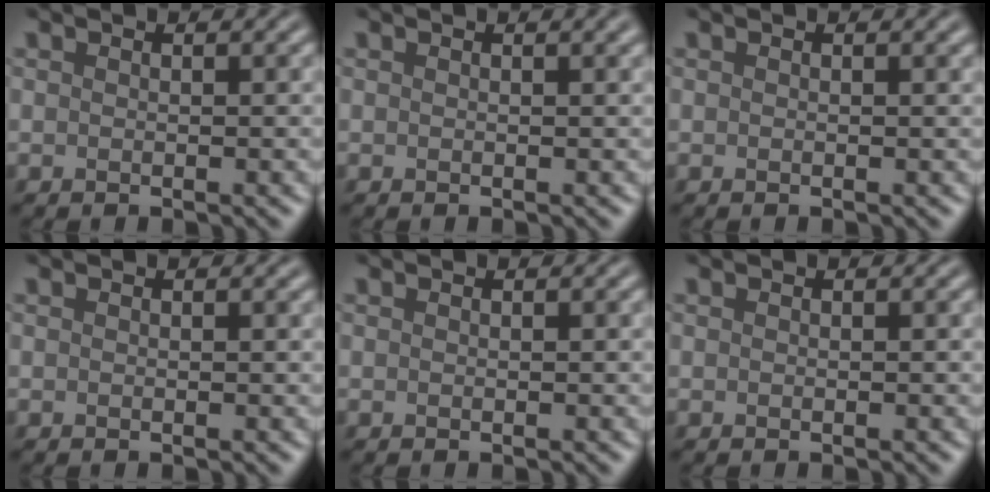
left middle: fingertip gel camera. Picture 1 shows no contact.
{"total": 0.9, "force": [0.5, 0.2, 0.6], "torque": [-0.010, 0.001, 0.008]}
{"total": 0.0}
{"total": 0.0}
{"total": 0.0}
{"total": 0.0}